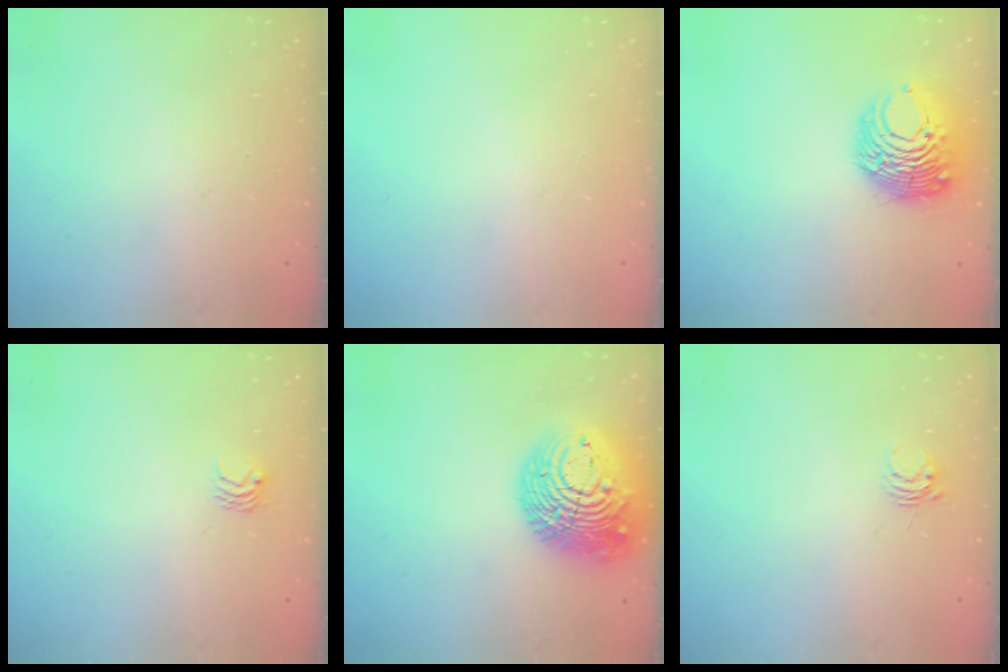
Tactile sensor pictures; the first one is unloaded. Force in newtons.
{"total": 0.0}
{"total": 11.2, "press": 11.1, "slide": 0.6}
{"total": 3.0, "press": 3.0, "slide": 0.3}
{"total": 17.1, "press": 17.0, "slide": 1.6}
{"total": 3.8, "press": 3.8, "slide": 0.3}